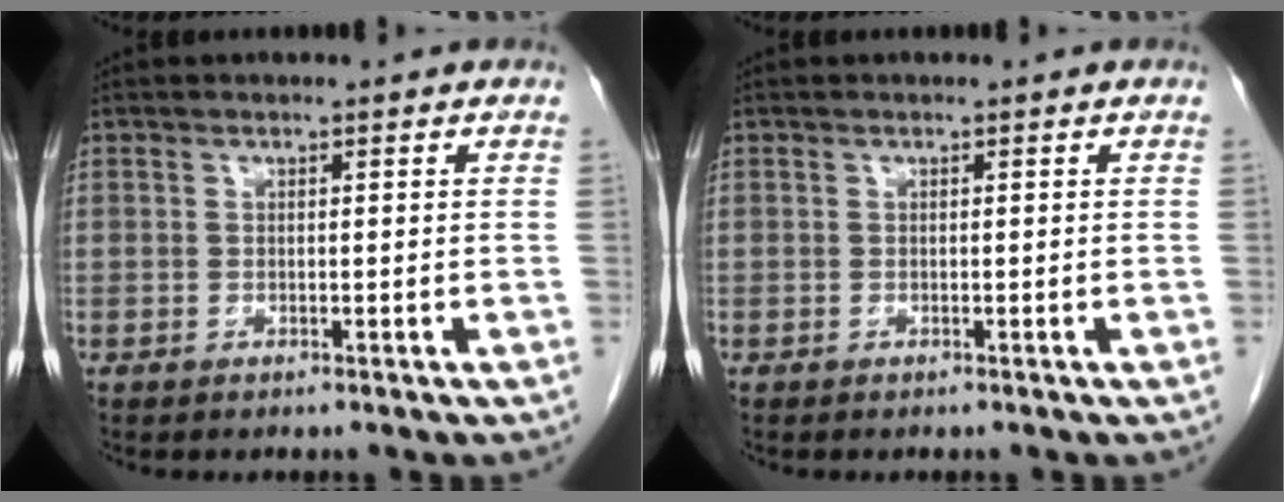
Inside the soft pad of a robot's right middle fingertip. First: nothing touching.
{"total": 0.0}